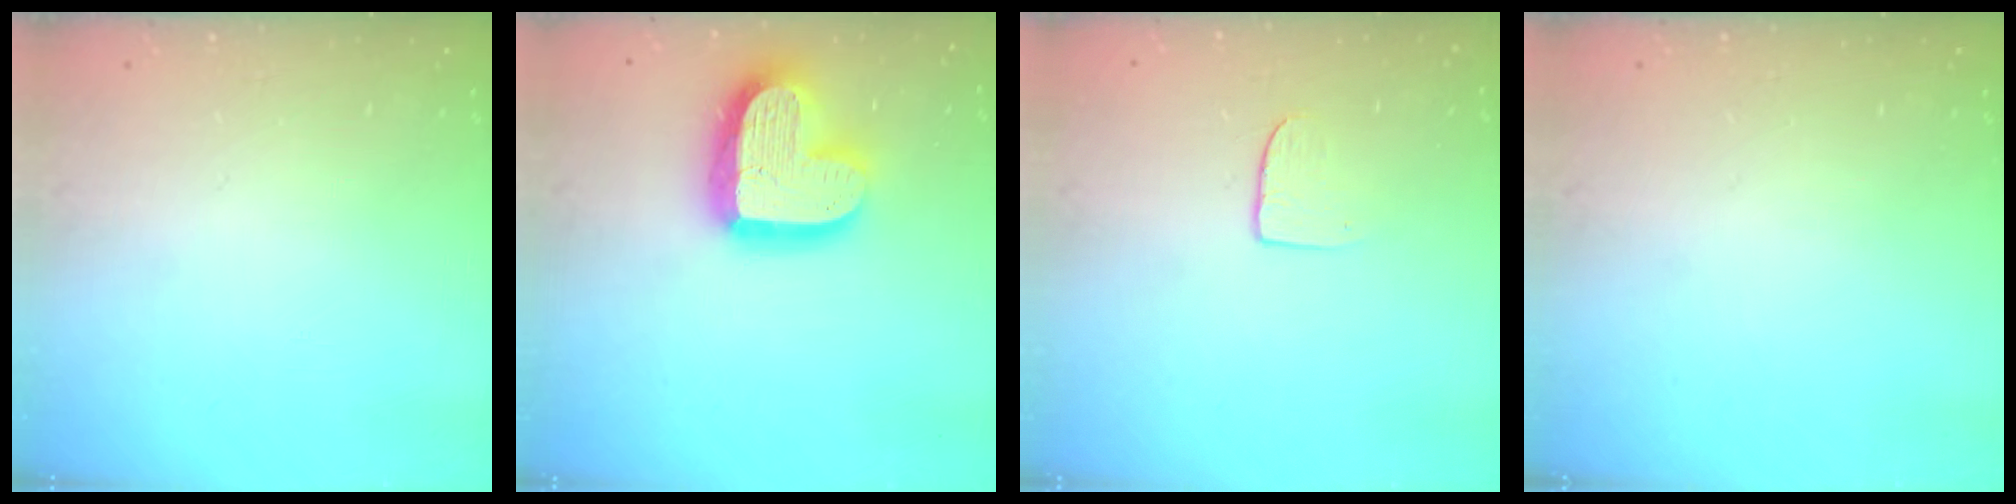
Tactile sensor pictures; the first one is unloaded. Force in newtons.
{"total": 18.7, "press": 18.6, "slide": 1.5}
{"total": 6.3, "press": 6.3, "slide": 0.6}
{"total": 0.0}